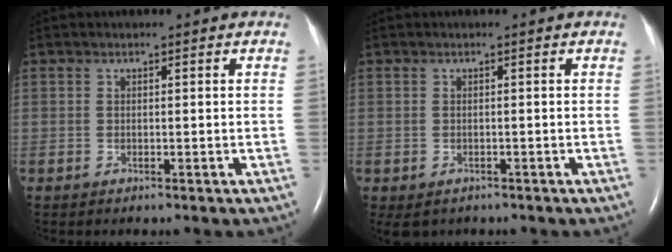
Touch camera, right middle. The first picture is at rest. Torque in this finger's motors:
{"motor_torque": [0.31, -0.30, 0.26, 0.05]}